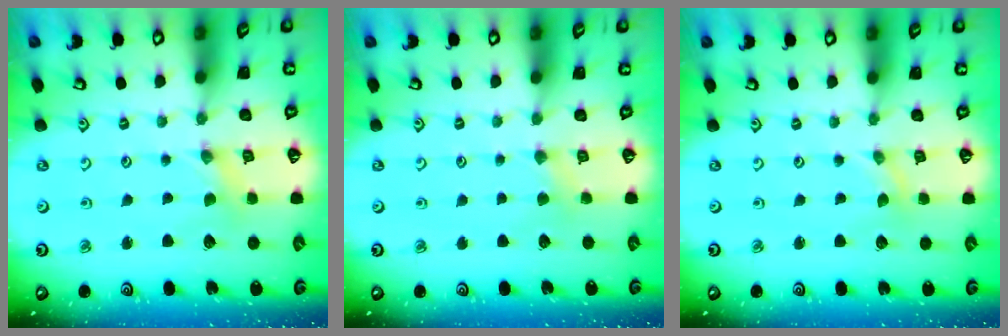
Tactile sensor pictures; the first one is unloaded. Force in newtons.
{"total": 2.1, "press": 2.0, "slide": 0.4}
{"total": 0.0}